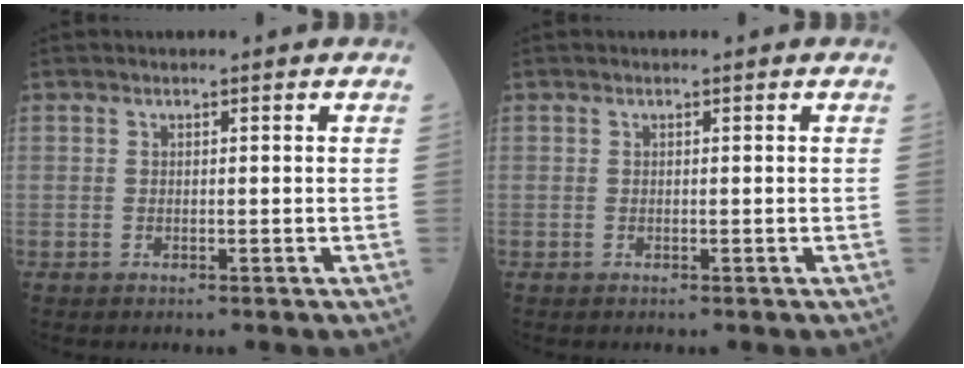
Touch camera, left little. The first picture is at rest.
{"total": 0.0}